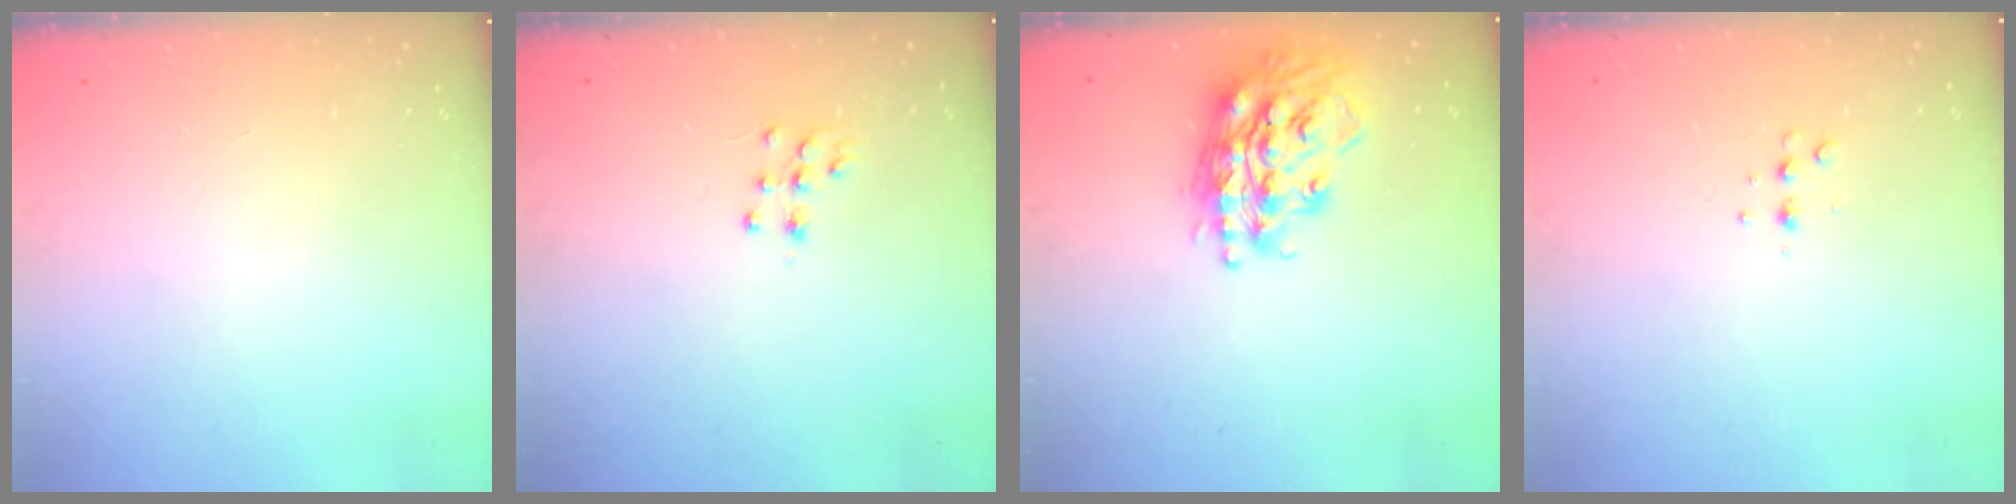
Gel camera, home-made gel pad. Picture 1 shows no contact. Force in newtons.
{"total": 7.0, "press": 7.0, "slide": 0.3}
{"total": 18.8, "press": 18.8, "slide": 1.5}
{"total": 3.9, "press": 3.8, "slide": 1.1}